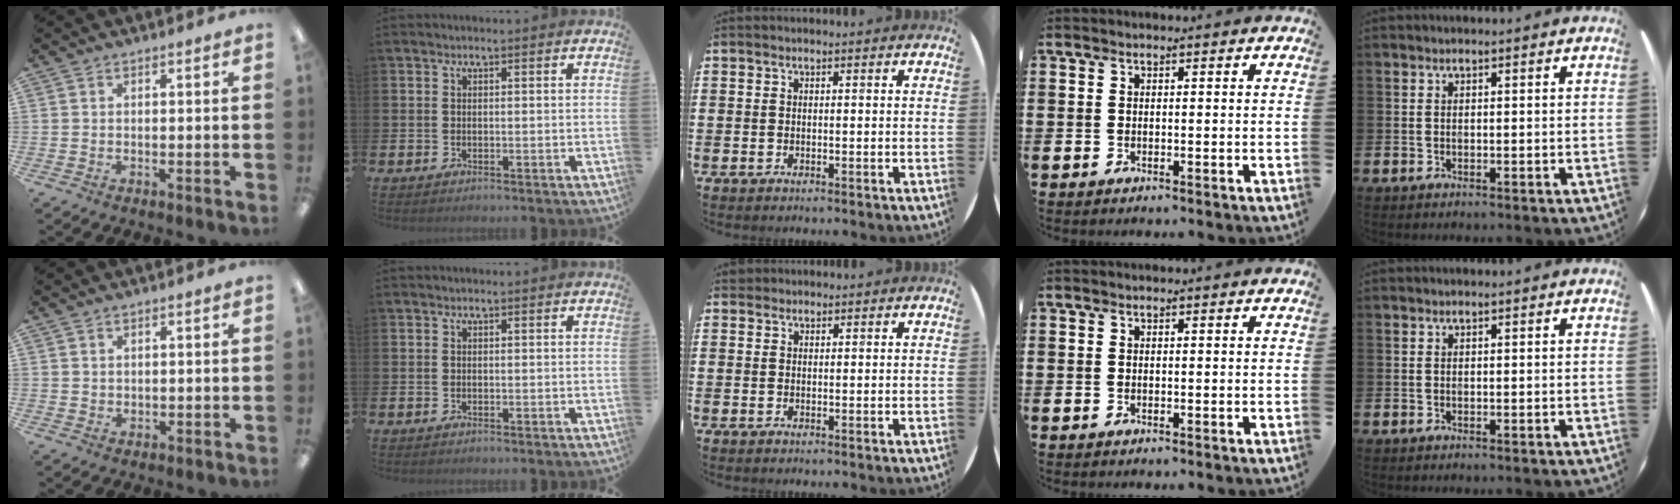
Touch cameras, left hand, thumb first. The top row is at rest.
{"thumb": {"total": 1.3, "force": [0.9, 0.9, 0.2], "torque": [-0.004, 0.001, 0.018]}, "middle": {"total": 0.8, "force": [0.7, 0.4, -0.1], "torque": [0.010, 0.000, 0.012]}}